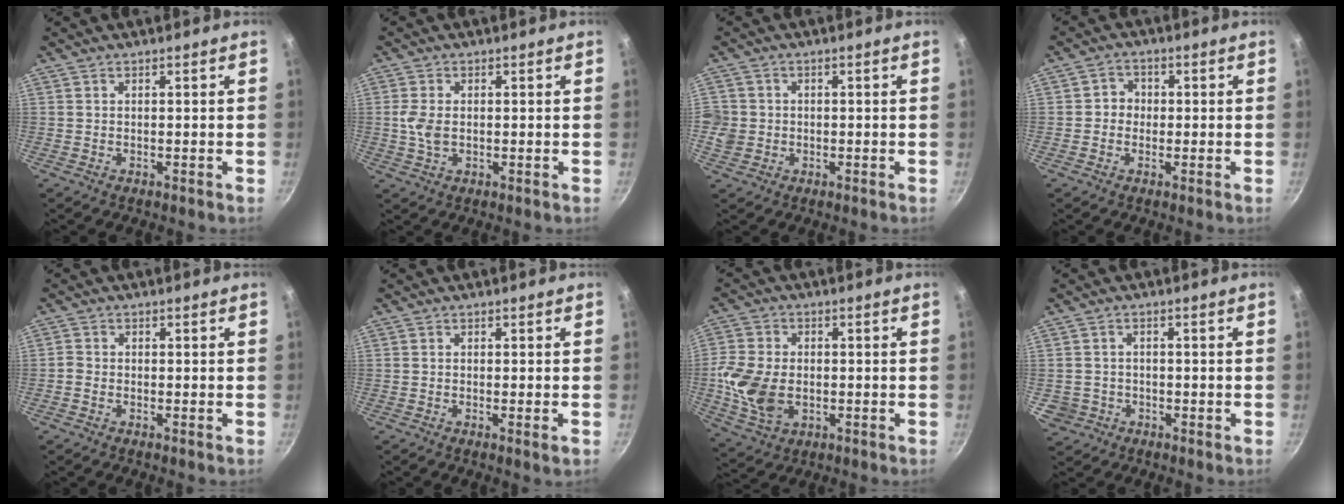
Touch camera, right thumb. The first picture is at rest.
{"total": 4.0, "force": [0.1, 2.4, 3.2], "torque": [-0.071, 0.001, 0.001]}
{"total": 5.0, "force": [-0.5, 4.7, 1.5], "torque": [-0.021, 0.010, -0.010]}
{"total": 3.3, "force": [-0.3, 3.1, 1.1], "torque": [0.006, 0.010, -0.013]}
{"total": 1.3, "force": [-0.7, 0.8, 0.7], "torque": [-0.020, 0.005, -0.021]}
{"total": 1.5, "force": [-0.4, 0.1, 1.4], "torque": [-0.028, -0.004, -0.010]}
{"total": 11.6, "force": [-1.4, 8.1, 8.1], "torque": [-0.159, 0.002, -0.025]}
{"total": 4.2, "force": [-1.1, 3.9, 1.1], "torque": [-0.009, 0.021, -0.008]}